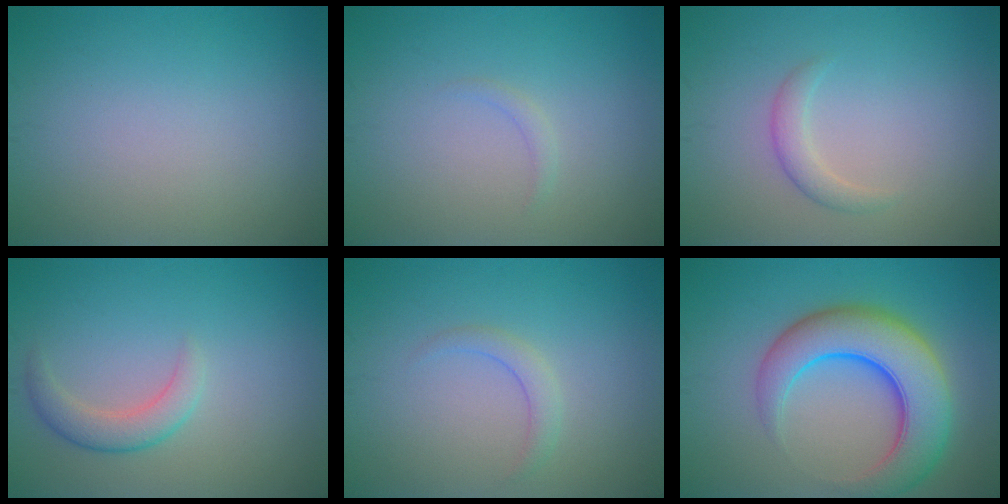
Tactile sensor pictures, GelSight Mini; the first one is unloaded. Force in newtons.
{"total": 0.7, "press": 0.7, "slide": 0.1}
{"total": 1.6, "press": 1.6, "slide": 0.2}
{"total": 2.5, "press": 2.5, "slide": 0.2}
{"total": 1.4, "press": 1.4, "slide": 0.0}
{"total": 8.7, "press": 8.7, "slide": 0.4}